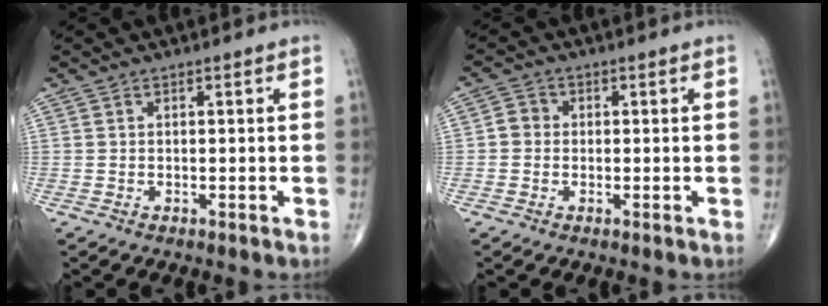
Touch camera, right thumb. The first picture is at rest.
{"total": 2.7, "force": [-0.2, 2.5, 1.1], "torque": [-0.006, 0.007, -0.011]}